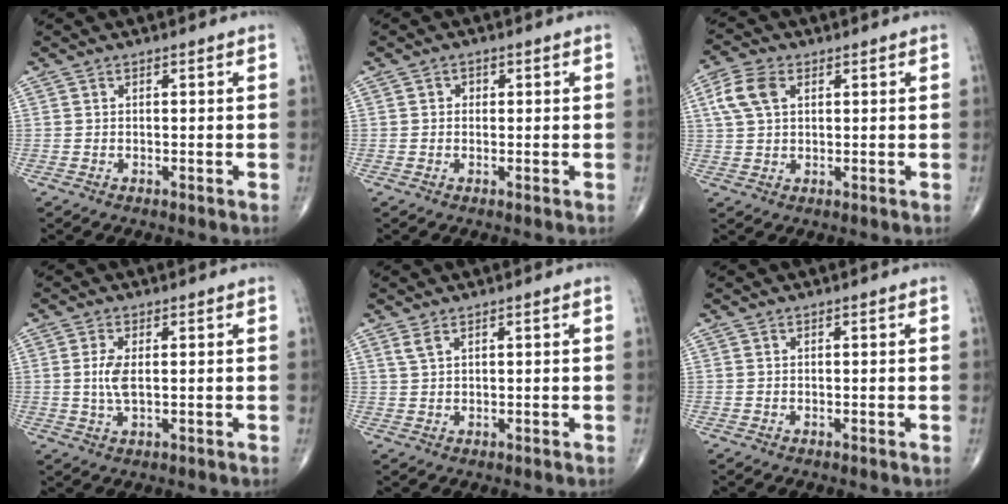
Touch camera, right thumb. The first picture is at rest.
{"total": 1.2, "force": [0.1, 1.1, 0.4], "torque": [0.004, 0.002, -0.003]}
{"total": 6.6, "force": [2.1, 4.1, 4.7], "torque": [-0.103, 0.010, 0.041]}
{"total": 4.0, "force": [0.3, 1.6, 3.6], "torque": [-0.086, -0.004, 0.009]}
{"total": 1.7, "force": [1.1, 0.5, 1.1], "torque": [-0.029, 0.004, 0.030]}
{"total": 0.0}